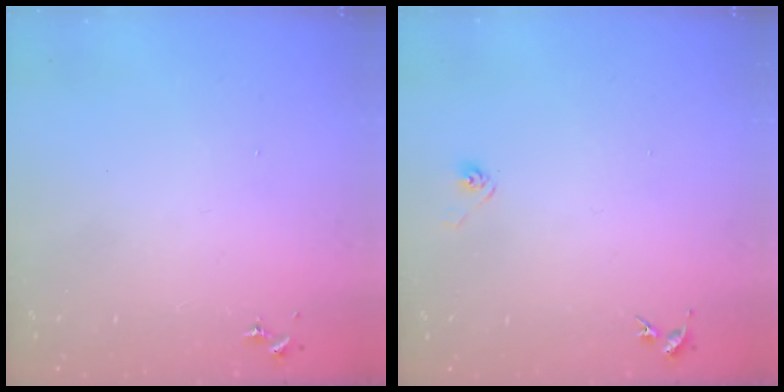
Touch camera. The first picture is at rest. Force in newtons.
{"total": 2.9, "press": 2.6, "slide": 1.4}